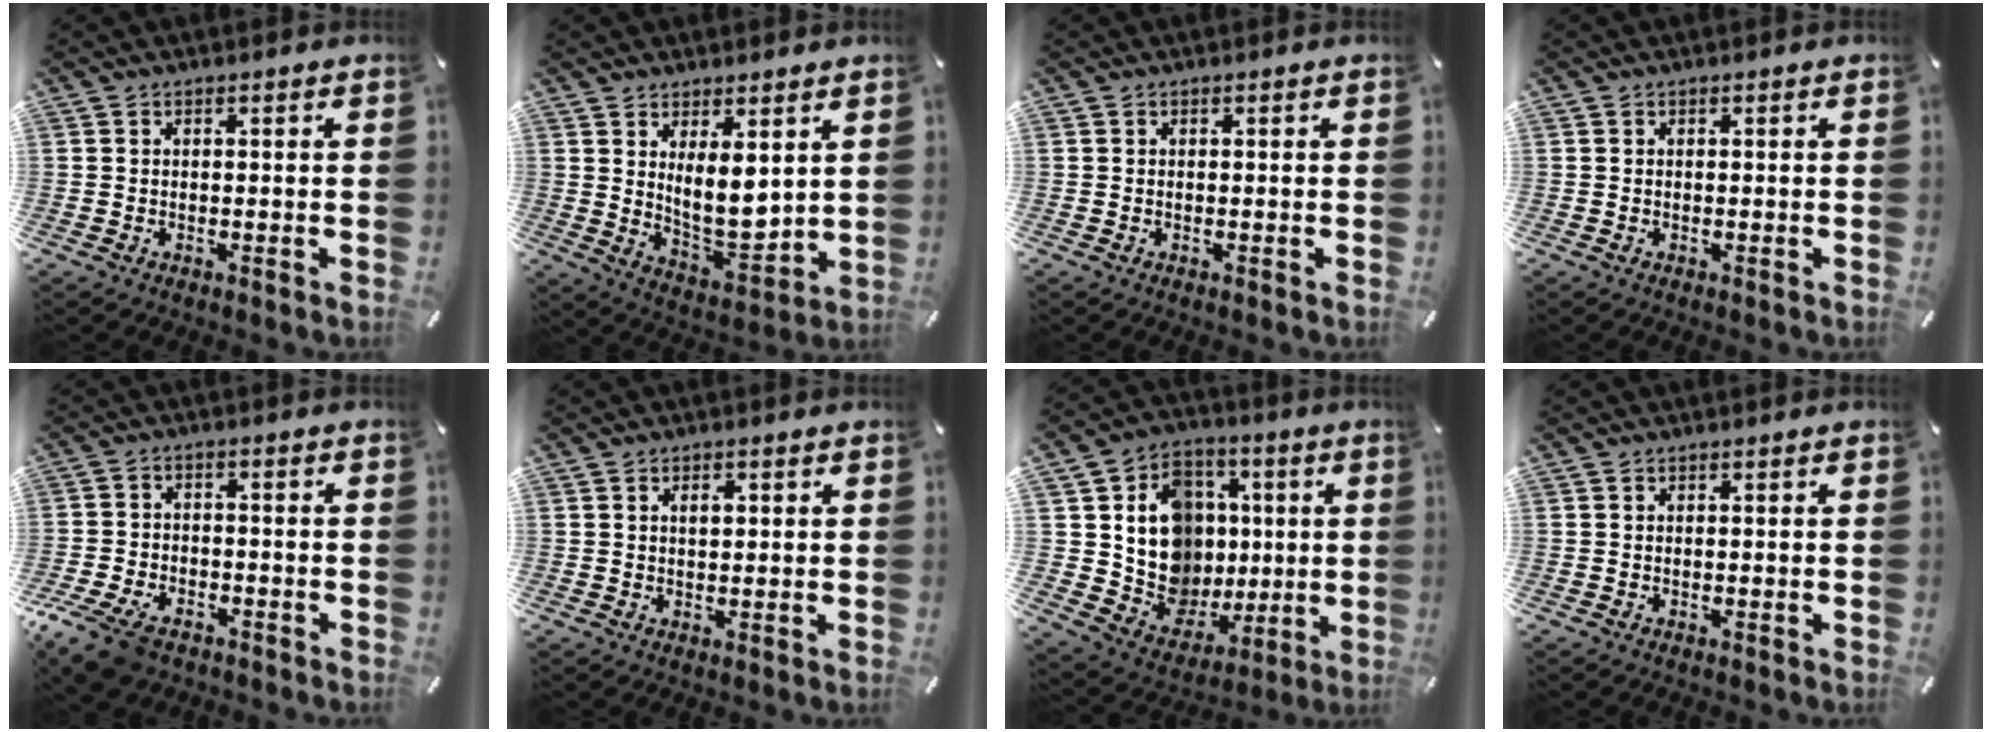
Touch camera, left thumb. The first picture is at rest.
{"total": 9.9, "force": [4.1, 5.0, 7.6], "torque": [-0.114, -0.038, 0.074]}
{"total": 0.0}
{"total": 0.0}
{"total": 8.7, "force": [-5.8, 4.9, 4.3], "torque": [-0.094, 0.023, -0.106]}
{"total": 2.2, "force": [0.6, 1.4, 1.6], "torque": [-0.018, -0.001, 0.006]}
{"total": 15.5, "force": [1.1, 14.2, 6.2], "torque": [-0.091, -0.010, 0.048]}
{"total": 0.0}